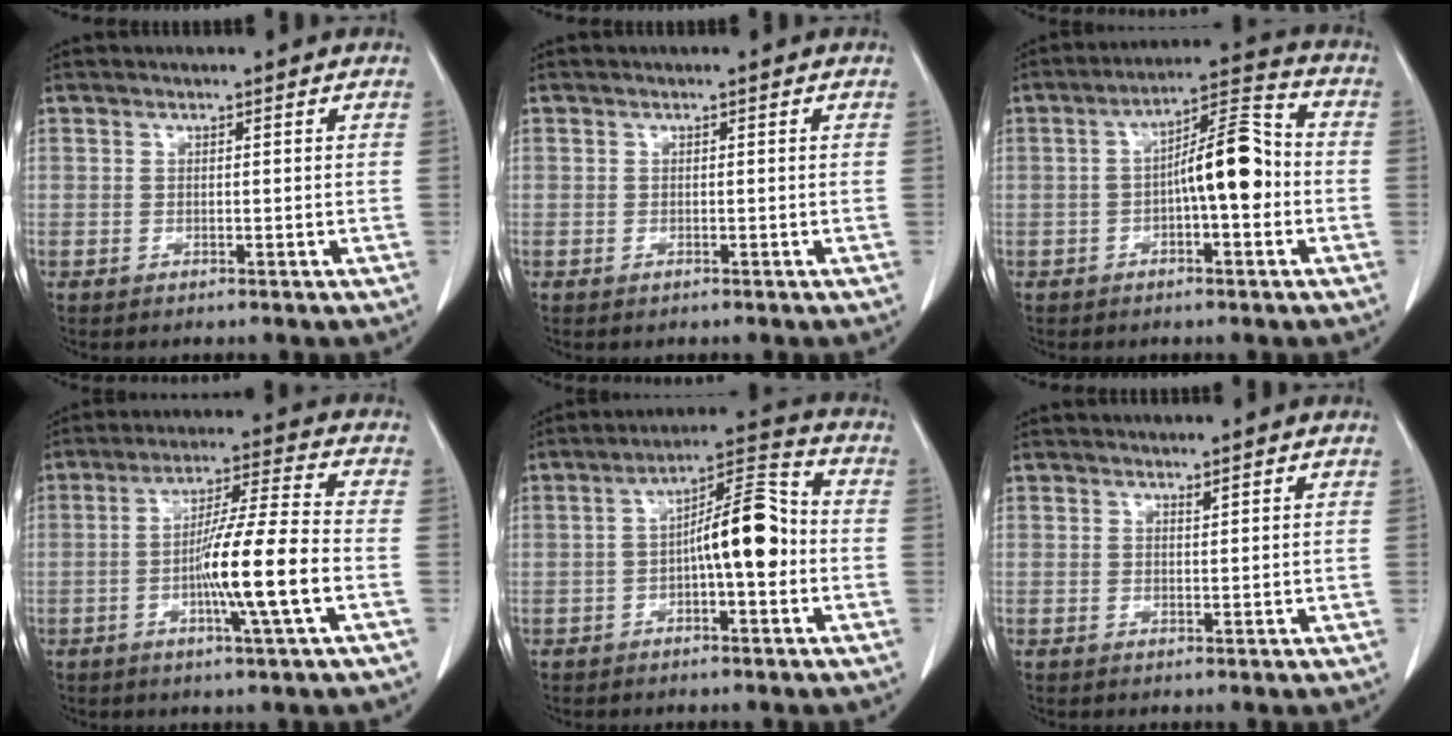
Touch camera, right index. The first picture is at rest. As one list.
[{"total": 0.0}, {"total": 9.7, "force": [-1.3, 2.3, 9.3], "torque": [-0.153, 0.031, -0.022]}, {"total": 11.6, "force": [-3.0, -0.8, 11.2], "torque": [-0.198, -0.005, -0.058]}, {"total": 9.8, "force": [-1.4, 2.3, 9.4], "torque": [-0.153, 0.032, -0.024]}, {"total": 0.6, "force": [0.5, 0.0, 0.3], "torque": [-0.008, -0.004, 0.009]}]